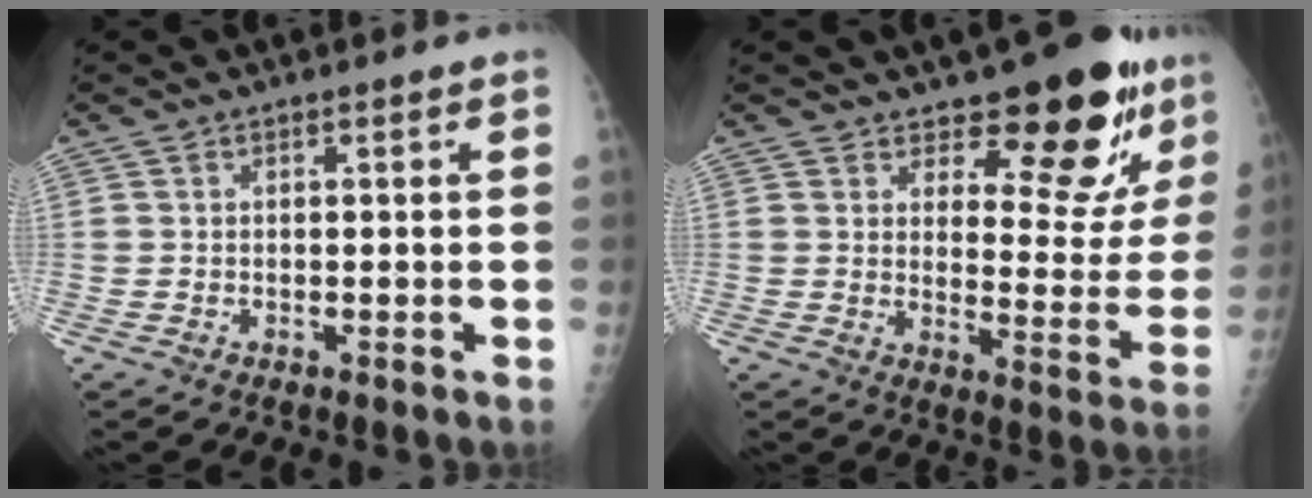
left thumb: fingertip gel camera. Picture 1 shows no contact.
{"total": 14.8, "force": [11.3, 5.8, 7.7], "torque": [-0.049, -0.096, 0.144]}